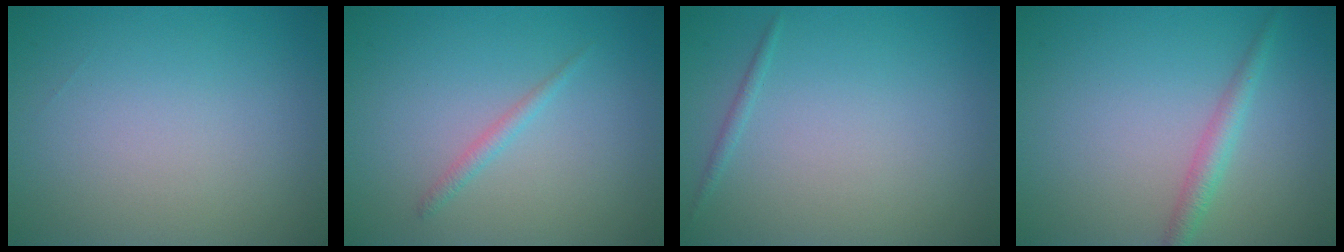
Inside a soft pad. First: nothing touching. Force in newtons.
{"total": 1.0, "press": 1.0, "slide": 0.1}
{"total": 0.6, "press": 0.6, "slide": 0.0}
{"total": 2.0, "press": 2.0, "slide": 0.1}